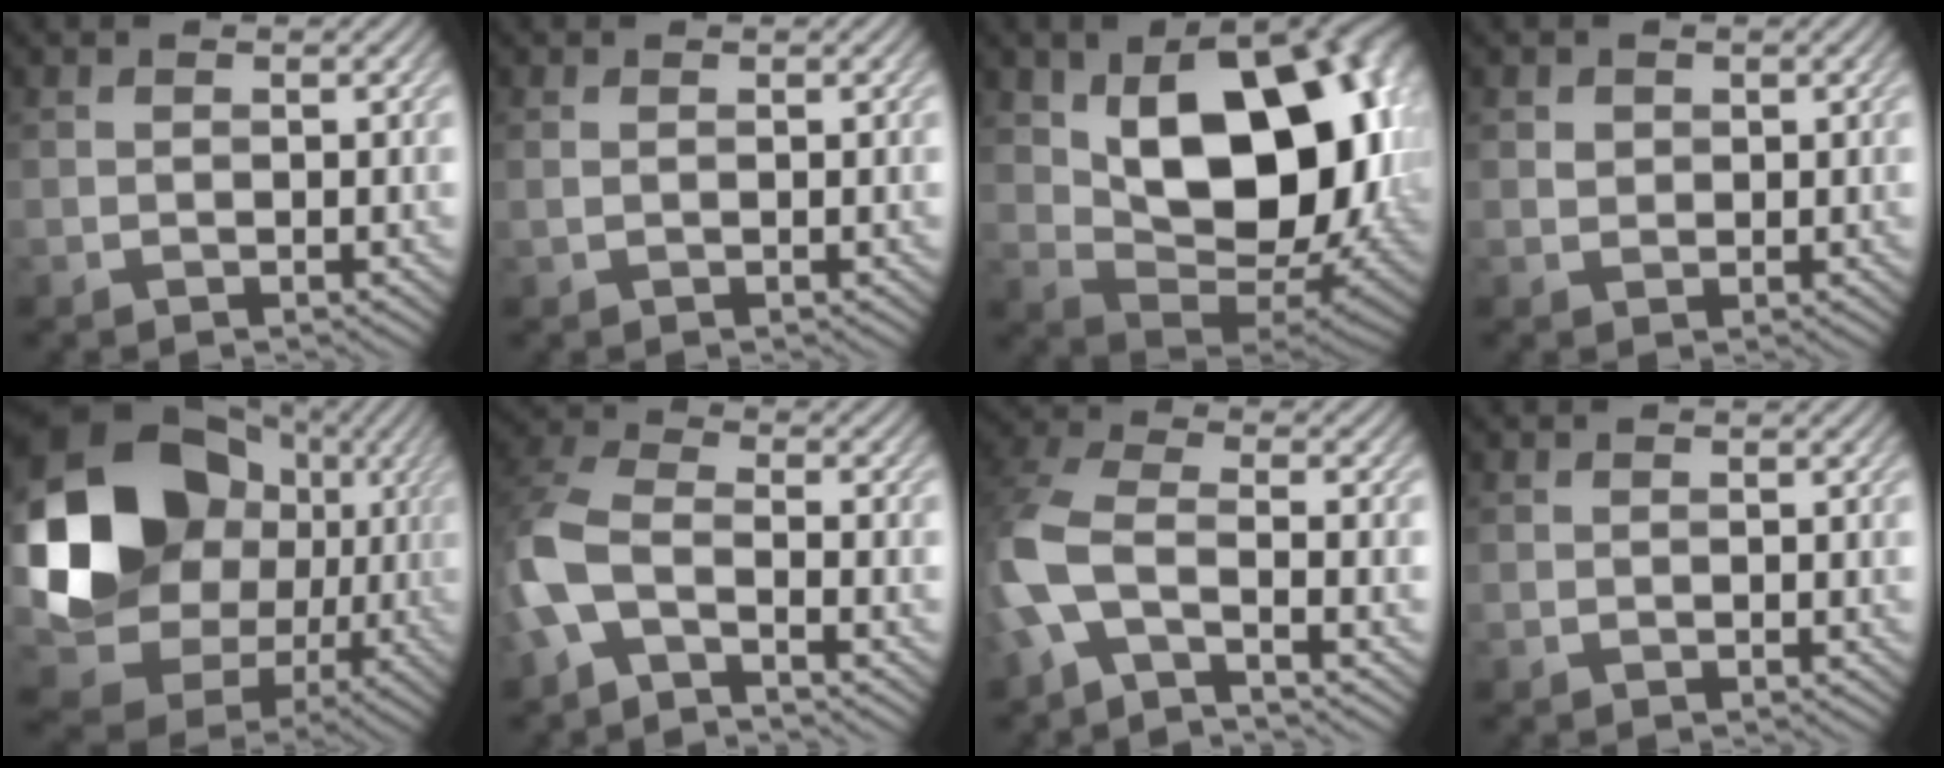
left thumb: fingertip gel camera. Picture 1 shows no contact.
{"total": 0.6, "force": [0.2, 0.1, 0.5], "torque": [-0.013, 0.002, 0.003]}
{"total": 17.7, "force": [3.7, 10.5, 13.7], "torque": [-0.190, -0.015, 0.072]}
{"total": 1.1, "force": [0.5, 1.0, 0.3], "torque": [-0.007, -0.002, 0.008]}
{"total": 18.6, "force": [2.2, 15.4, 10.2], "torque": [-0.224, -0.014, 0.050]}
{"total": 6.8, "force": [-3.1, 3.1, 5.2], "torque": [-0.128, -0.002, -0.082]}
{"total": 7.6, "force": [-2.9, 2.9, 6.4], "torque": [-0.154, -0.001, -0.082]}
{"total": 0.0}